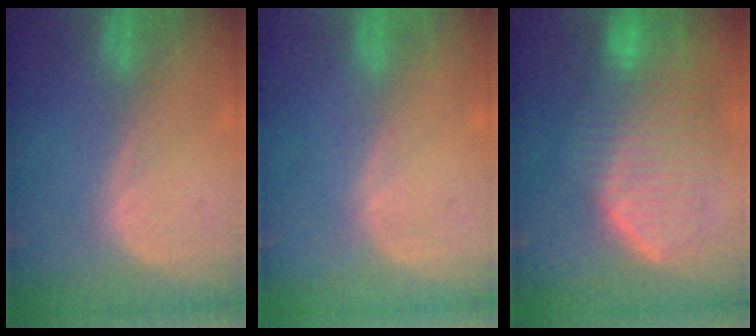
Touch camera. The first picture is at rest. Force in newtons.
{"total": 0.0}
{"total": 10.5, "press": 9.1, "slide": 5.2}